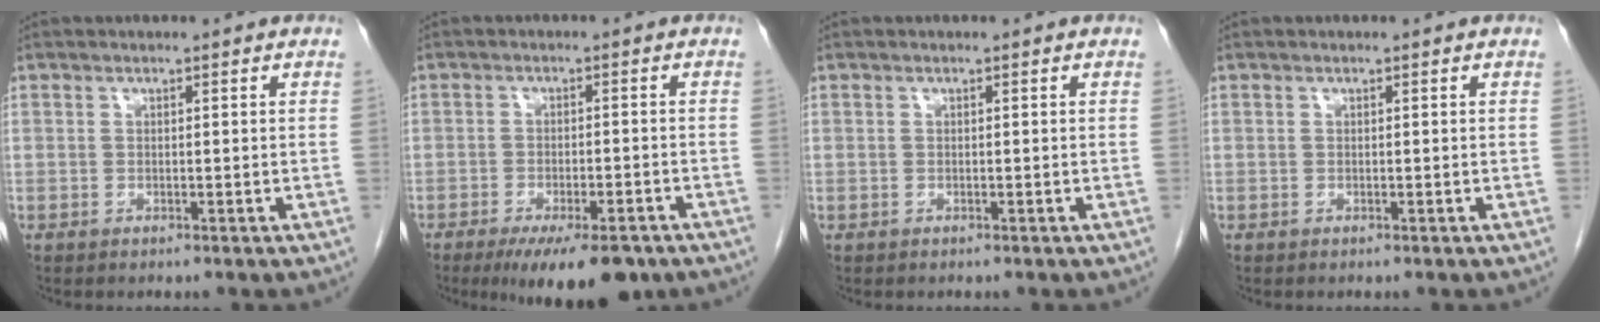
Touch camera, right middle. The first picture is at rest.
{"total": 10.8, "force": [-7.7, 3.0, 7.0], "torque": [-0.097, -0.013, -0.113]}
{"total": 0.0}
{"total": 0.0}